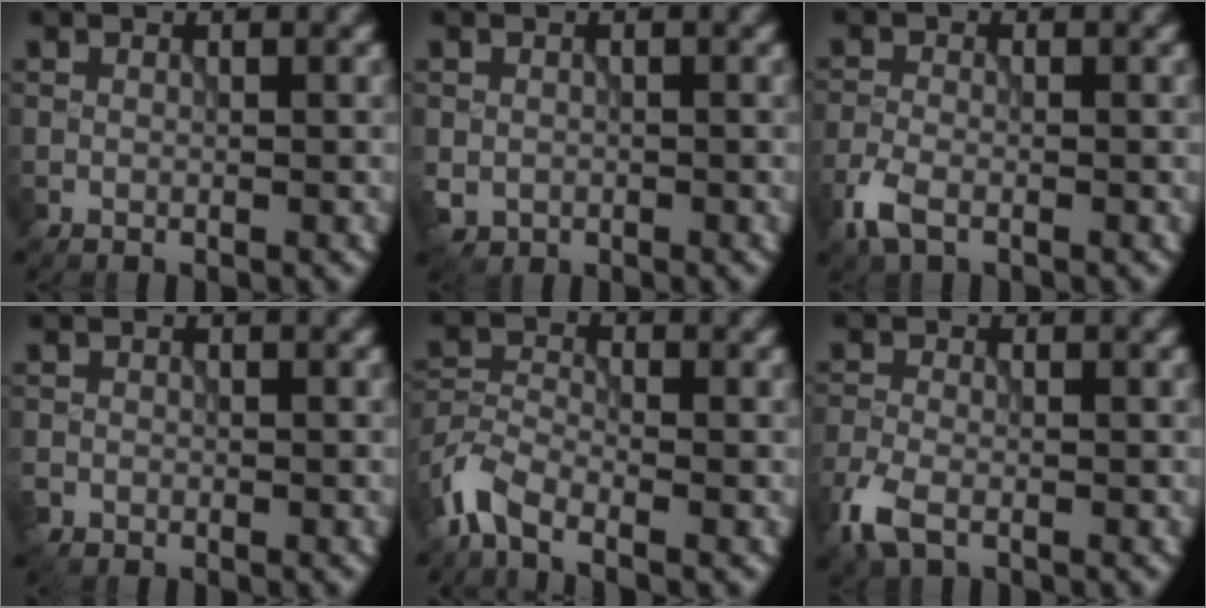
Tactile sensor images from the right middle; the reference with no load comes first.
{"total": 1.7, "force": [-0.5, 1.5, 0.5], "torque": [-0.009, -0.007, -0.013]}
{"total": 2.7, "force": [-1.7, 1.2, 1.8], "torque": [-0.046, -0.004, -0.045]}
{"total": 1.1, "force": [-0.7, 0.8, 0.1], "torque": [0.002, -0.005, -0.017]}
{"total": 3.8, "force": [-2.8, 1.4, 2.2], "torque": [-0.051, -0.005, -0.073]}
{"total": 3.5, "force": [-2.1, 1.6, 2.3], "torque": [-0.061, -0.009, -0.055]}